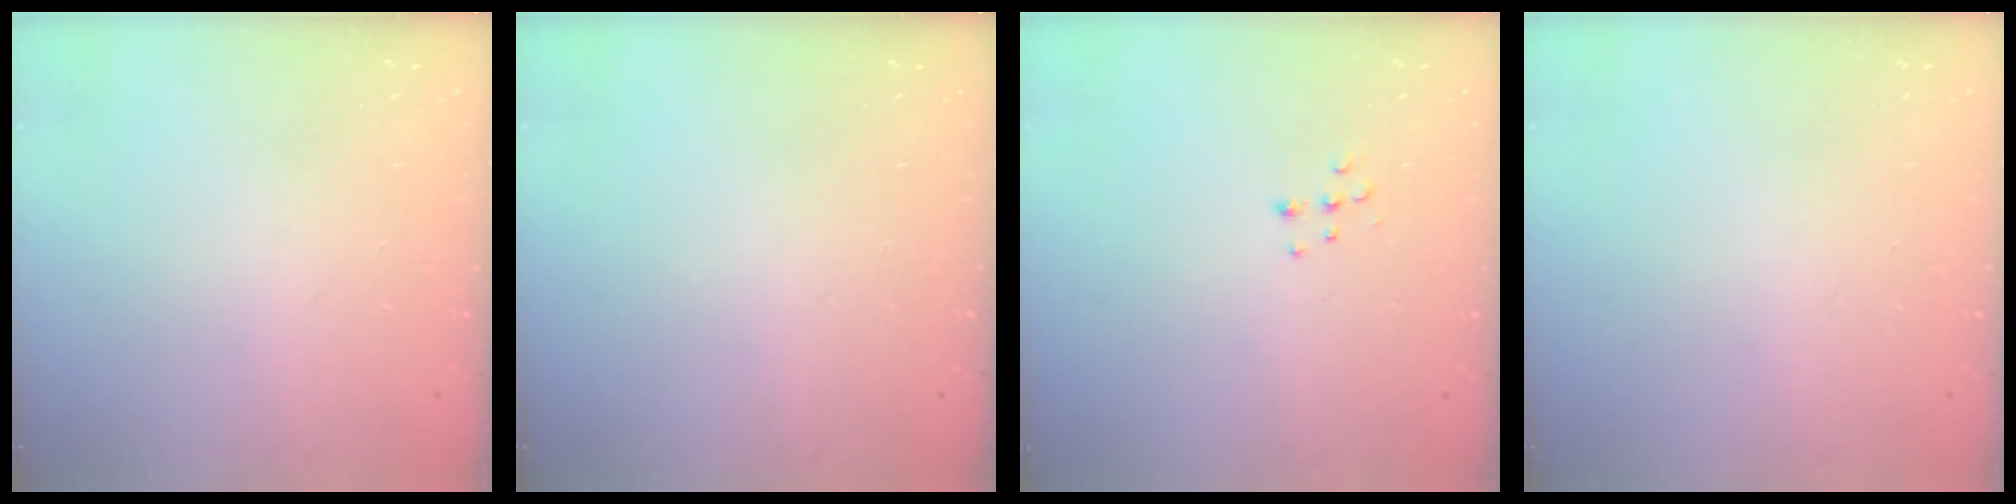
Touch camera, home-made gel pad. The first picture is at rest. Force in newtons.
{"total": 0.0}
{"total": 6.7, "press": 6.7, "slide": 0.4}
{"total": 0.0}